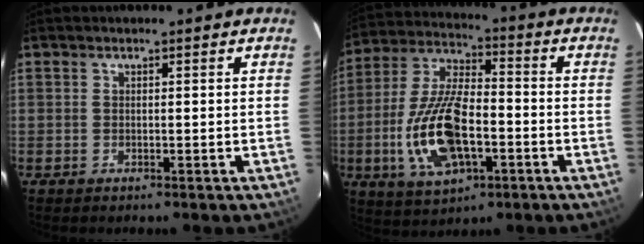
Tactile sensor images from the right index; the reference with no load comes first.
{"total": 17.1, "force": [-4.7, 7.8, 14.5], "torque": [-0.308, -0.002, -0.080]}